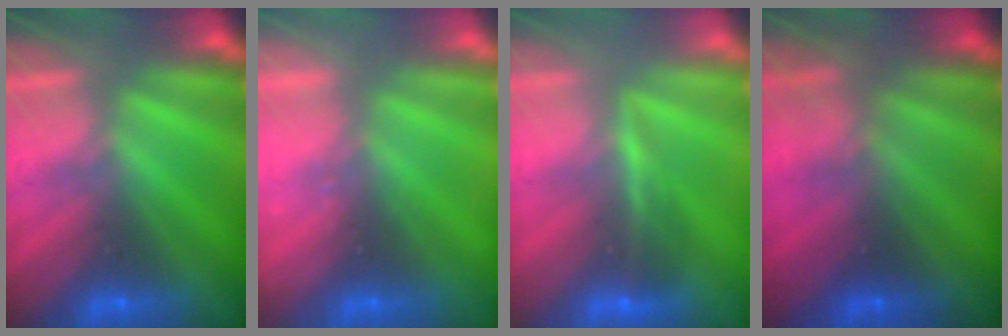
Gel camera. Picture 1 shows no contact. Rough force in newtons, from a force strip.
{"total": 2.3}
{"total": 3.6}
{"total": 2.9}